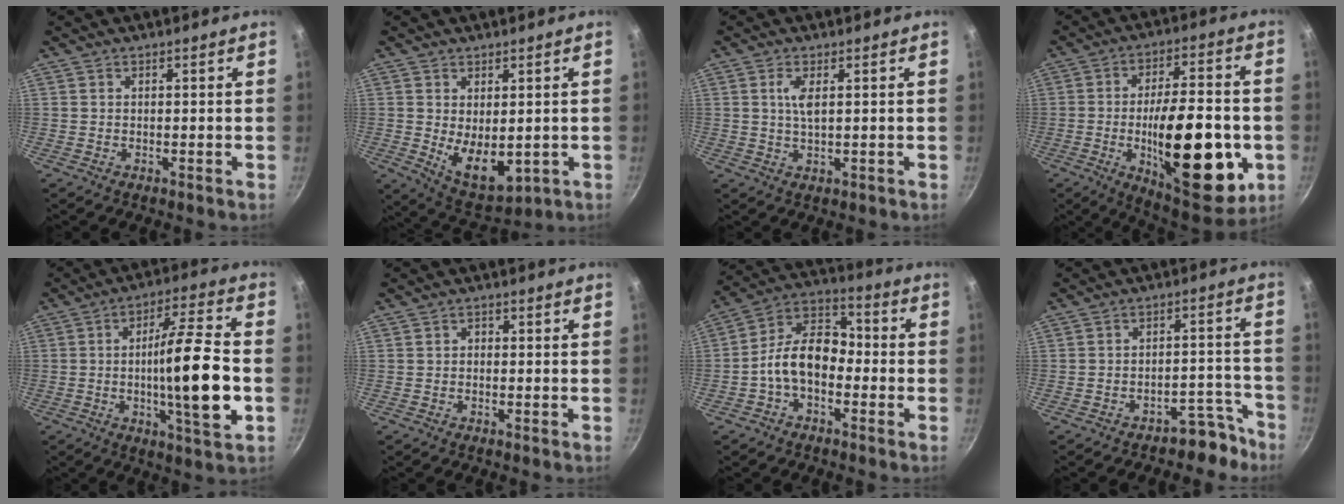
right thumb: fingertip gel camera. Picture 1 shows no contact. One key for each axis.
{"total": 9.2, "fx": 0.0, "fy": 5.3, "fz": 7.5, "tx": -0.097, "ty": -0.026, "tz": 0.022}
{"total": 3.4, "fx": 0.8, "fy": 1.1, "fz": 3.1, "tx": -0.063, "ty": -0.001, "tz": 0.017}
{"total": 25.6, "fx": -5.5, "fy": 10.5, "fz": 22.7, "tx": -0.307, "ty": 0.009, "tz": -0.071}
{"total": 16.6, "fx": -2.6, "fy": 3.0, "fz": 16.1, "tx": -0.256, "ty": 0.023, "tz": -0.044}
{"total": 1.1, "fx": -0.3, "fy": 0.8, "fz": 0.6, "tx": -0.009, "ty": 0.006, "tz": -0.007}
{"total": 11.6, "fx": -2.8, "fy": 7.5, "fz": 8.3, "tx": -0.118, "ty": 0.051, "tz": -0.074}
{"total": 6.9, "fx": -5.5, "fy": 3.5, "fz": 2.3, "tx": 0.029, "ty": 0.078, "tz": -0.068}